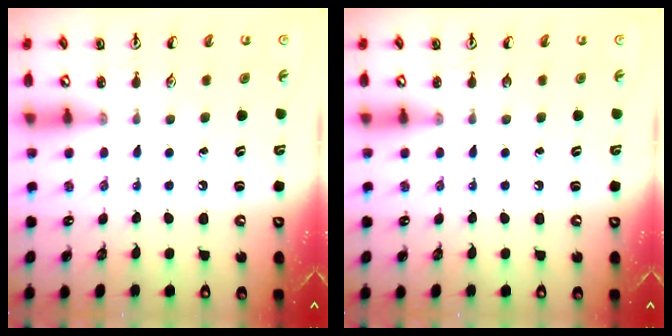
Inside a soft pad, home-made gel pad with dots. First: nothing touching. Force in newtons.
{"total": 0.0}